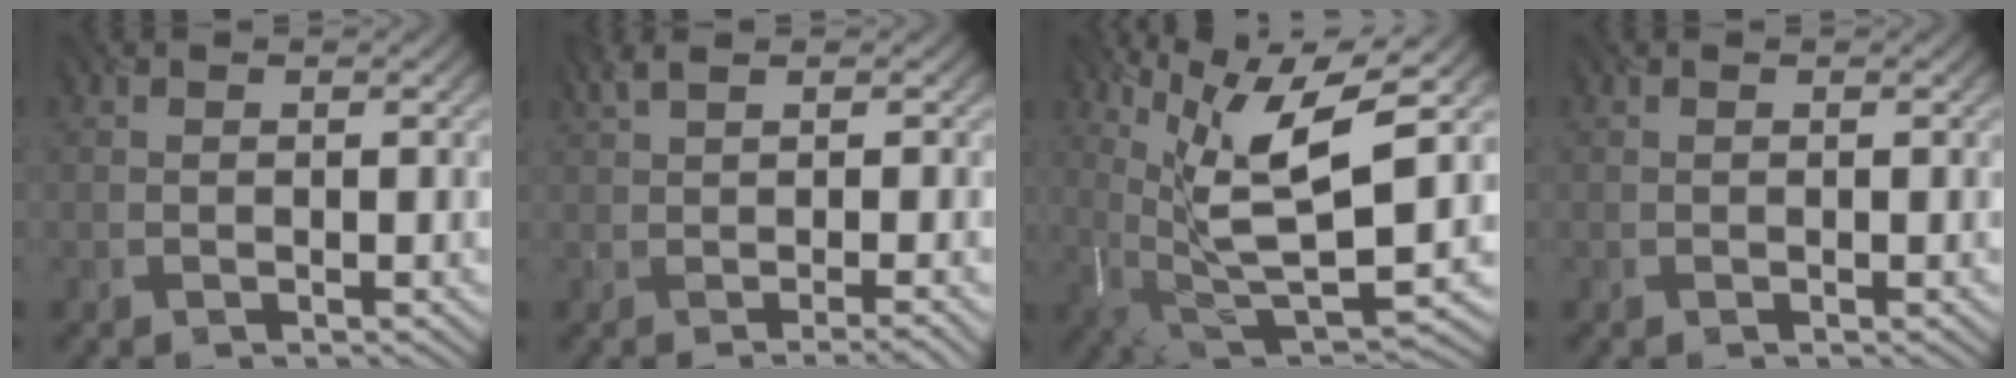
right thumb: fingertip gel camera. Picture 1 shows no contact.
{"total": 4.2, "force": [0.2, 0.9, 4.1], "torque": [-0.059, 0.013, 0.003]}
{"total": 12.6, "force": [4.5, 3.7, 11.2], "torque": [-0.217, 0.001, 0.091]}
{"total": 0.0}